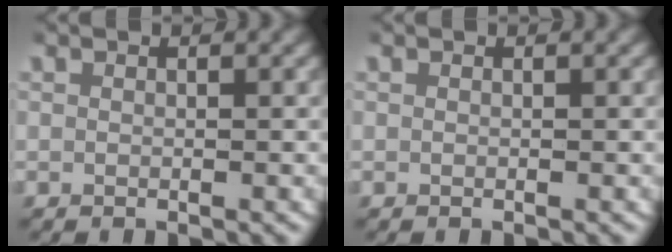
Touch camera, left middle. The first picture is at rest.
{"total": 0.0}